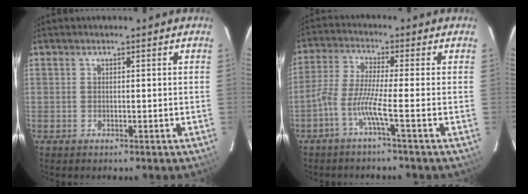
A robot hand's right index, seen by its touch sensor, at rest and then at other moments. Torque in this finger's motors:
{"motor_torque": [-0.03, -0.01, 0.04, 0.09]}